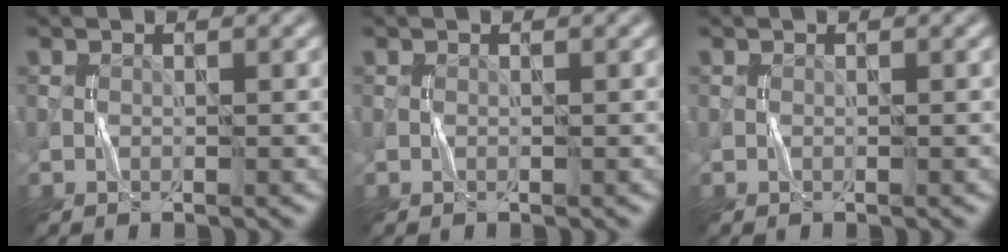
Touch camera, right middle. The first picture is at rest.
{"total": 0.0}
{"total": 0.0}